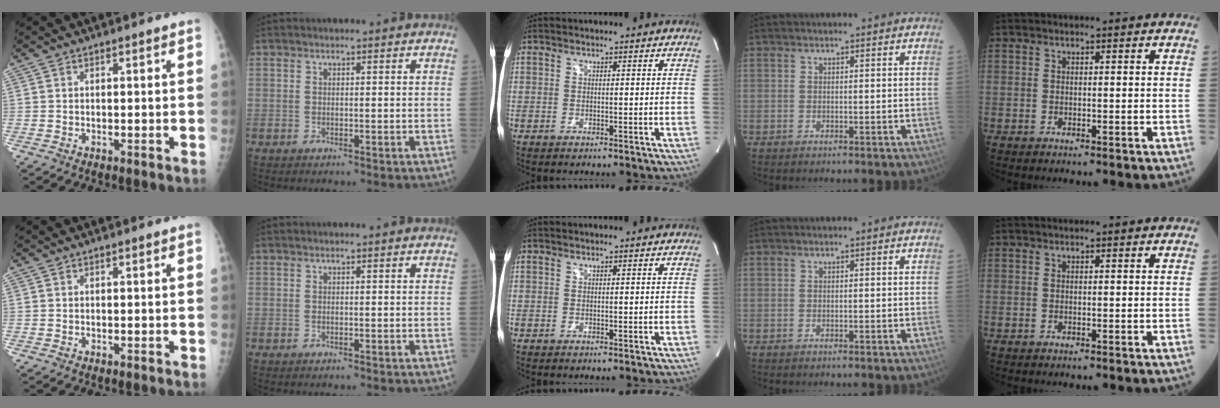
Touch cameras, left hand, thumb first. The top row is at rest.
{}